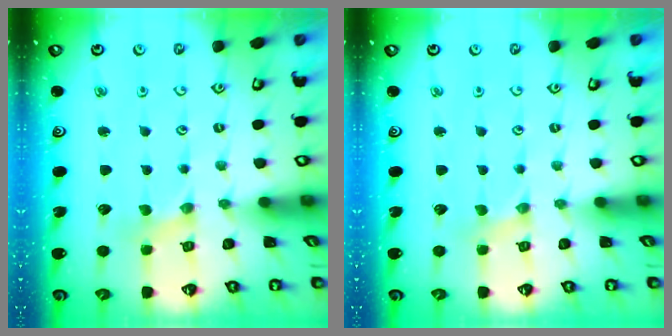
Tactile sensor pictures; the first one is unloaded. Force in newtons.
{"total": 0.0}